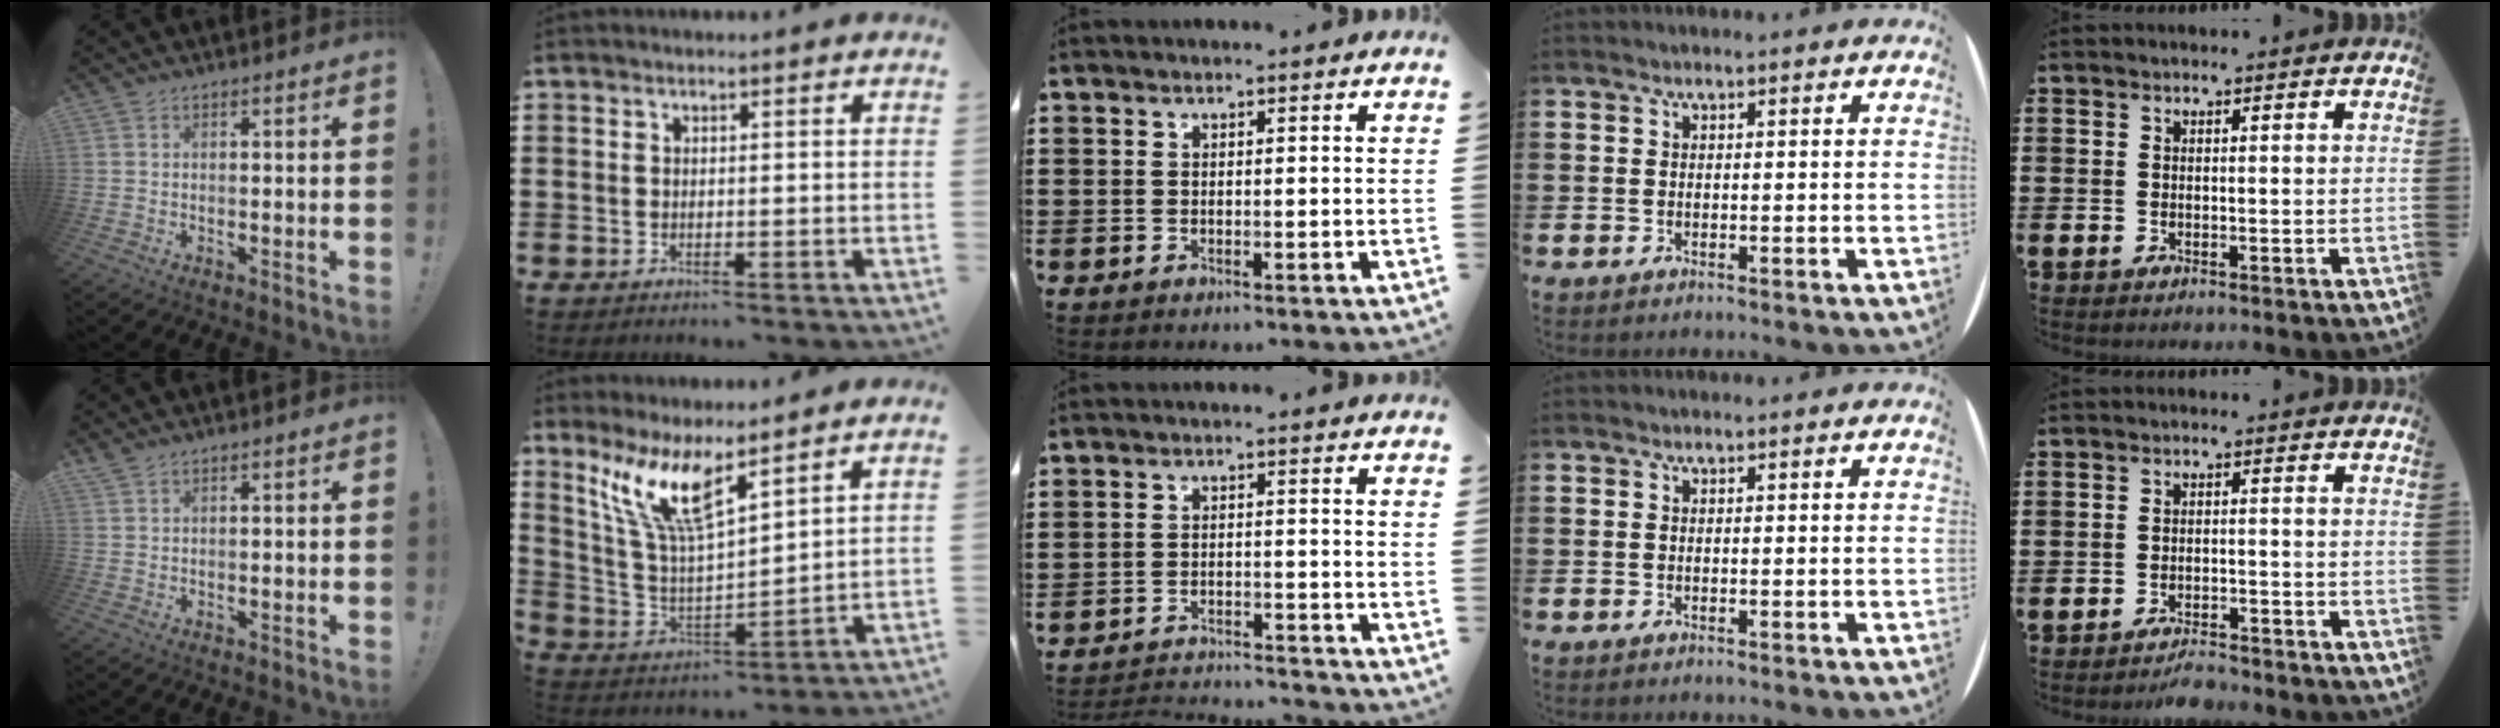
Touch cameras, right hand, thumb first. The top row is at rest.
{"thumb": {"total": 1.7, "force": [1.4, 0.5, 0.7], "torque": [-0.012, -0.007, 0.025]}, "index": {"total": 9.3, "force": [6.5, 2.0, 6.4], "torque": [-0.151, -0.028, 0.116]}, "middle": {"total": 3.1, "force": [-3.0, 0.1, 0.3], "torque": [-0.010, -0.001, -0.064]}, "little": {"total": 2.4, "force": [-2.3, 0.1, 0.3], "torque": [-0.010, 0.006, -0.048]}}